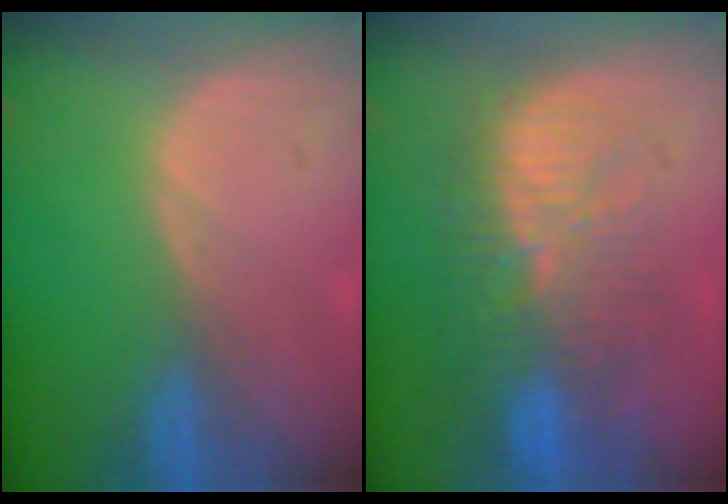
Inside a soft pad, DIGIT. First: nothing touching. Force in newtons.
{"total": 11.1, "press": 10.0, "slide": 4.6}